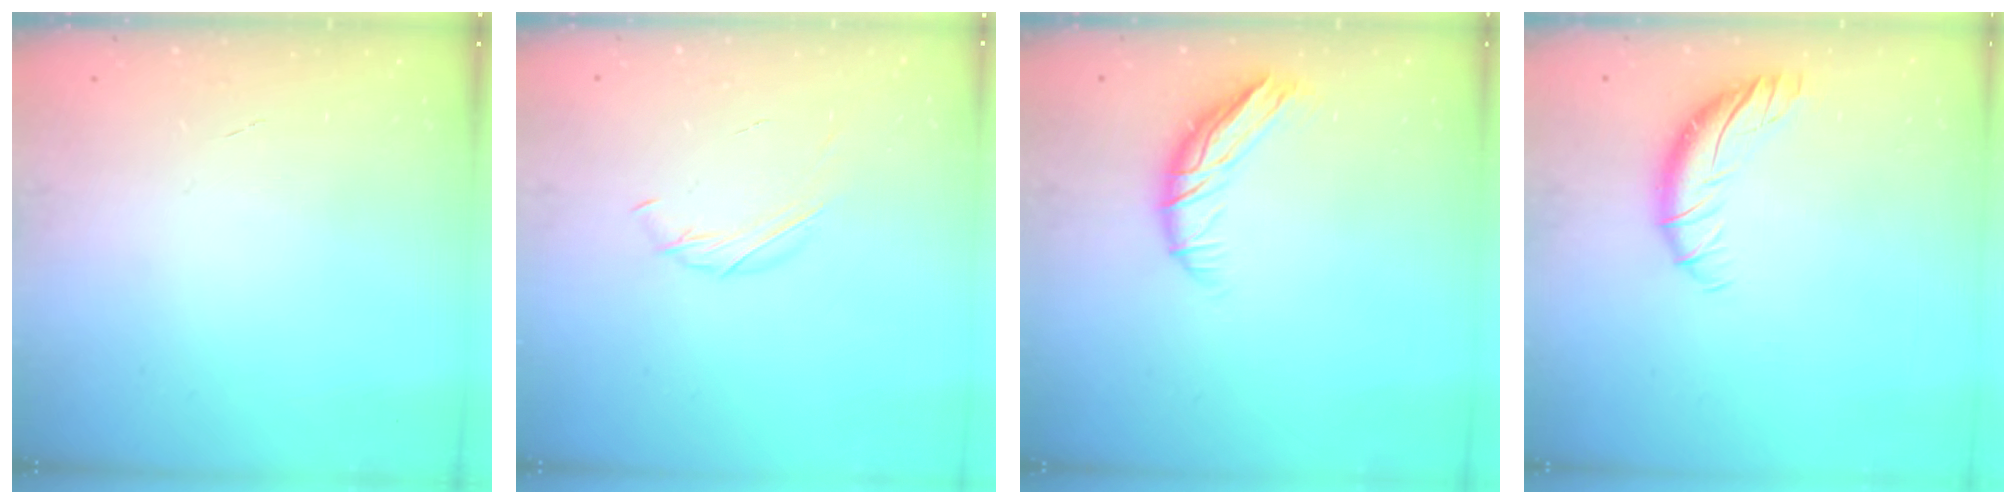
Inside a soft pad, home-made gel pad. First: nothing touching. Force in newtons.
{"total": 7.1, "press": 7.0, "slide": 0.8}
{"total": 11.3, "press": 11.2, "slide": 1.9}
{"total": 9.0, "press": 8.9, "slide": 1.1}